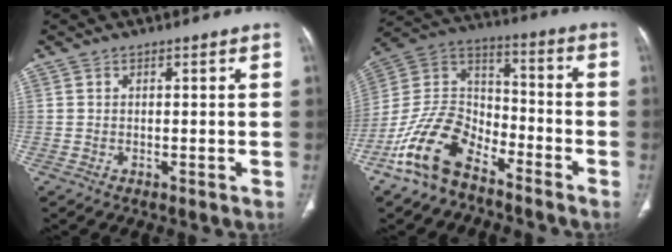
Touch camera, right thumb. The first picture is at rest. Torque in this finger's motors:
{"motor_torque": [0.24, 0.37, 1.55, -1.22, 0.19]}